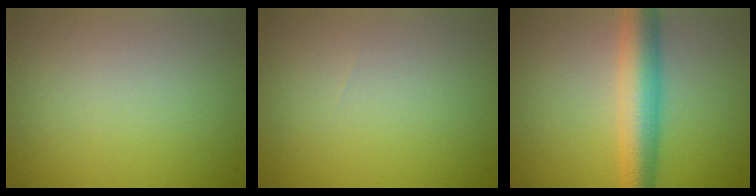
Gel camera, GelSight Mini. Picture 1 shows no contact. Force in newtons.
{"total": 0.0}
{"total": 6.0, "press": 6.0, "slide": 0.1}